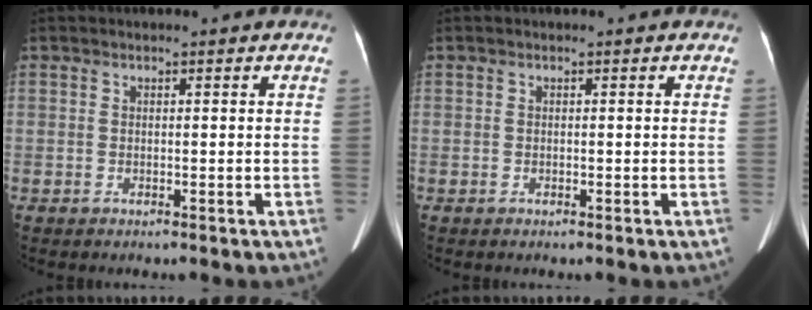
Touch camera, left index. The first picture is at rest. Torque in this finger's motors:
{"motor_torque": [-0.11, 0.08, -0.03, -0.01]}